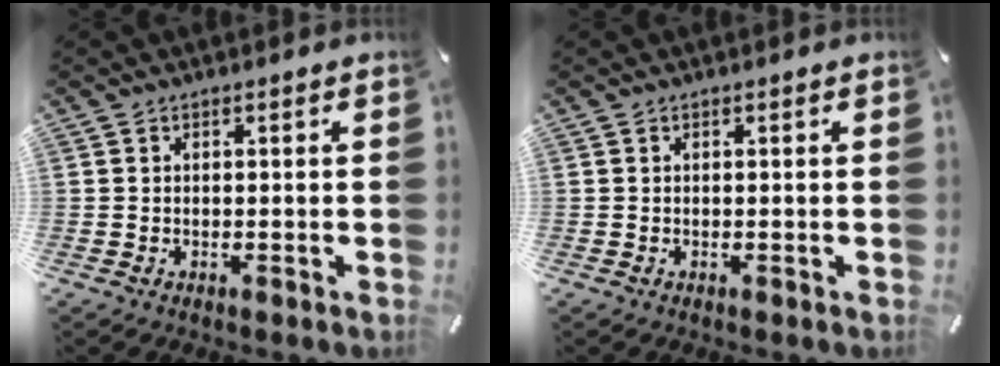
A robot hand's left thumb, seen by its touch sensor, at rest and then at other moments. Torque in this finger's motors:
{"motor_torque": [0.00, 0.00, 0.00, 0.00, 0.00]}